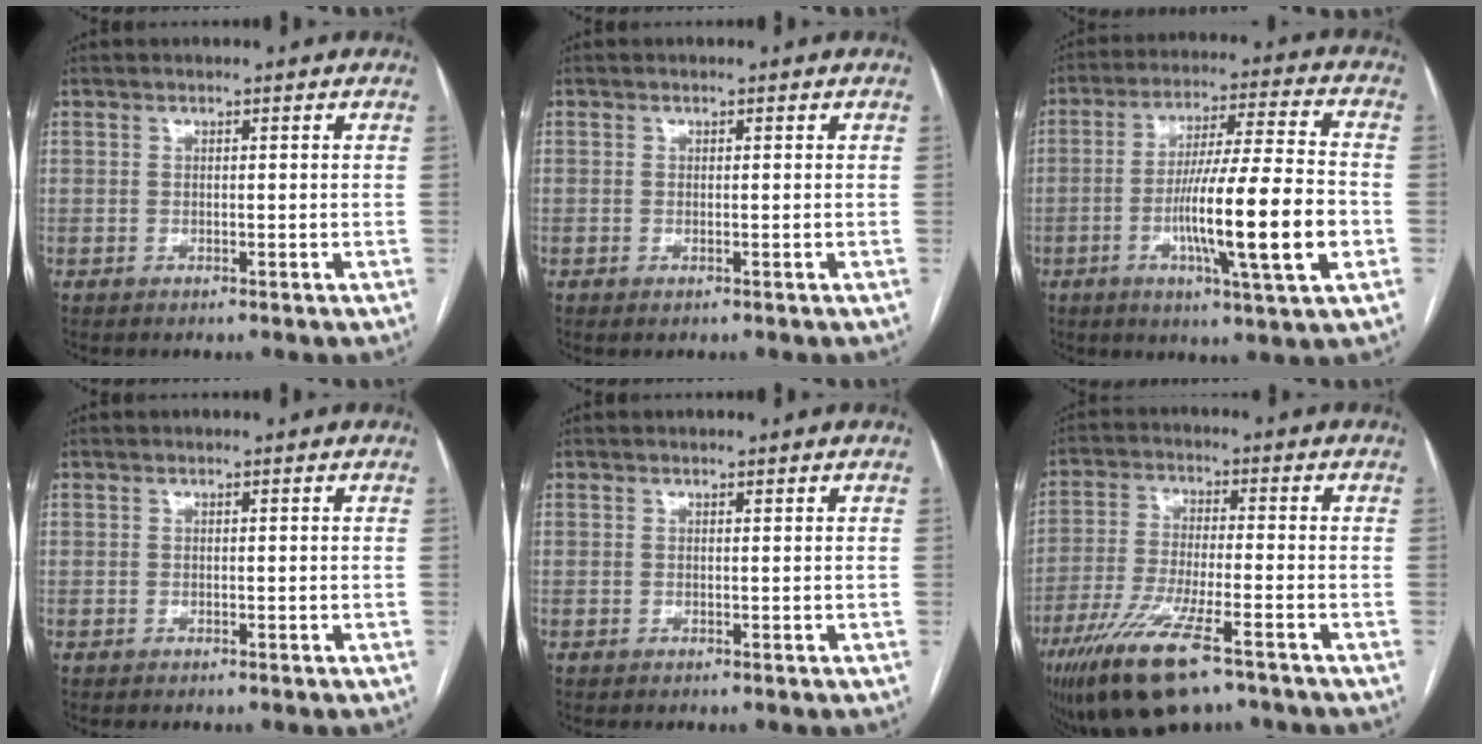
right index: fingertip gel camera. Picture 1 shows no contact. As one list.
[{"total": 0.6, "force": [-0.1, 0.1, 0.5], "torque": [-0.012, -0.002, -0.002]}, {"total": 16.4, "force": [-4.1, 0.3, 15.9], "torque": [-0.271, -0.008, -0.071]}, {"total": 0.0}, {"total": 0.0}, {"total": 14.1, "force": [-8.9, 2.6, 10.6], "torque": [-0.214, -0.036, -0.154]}]